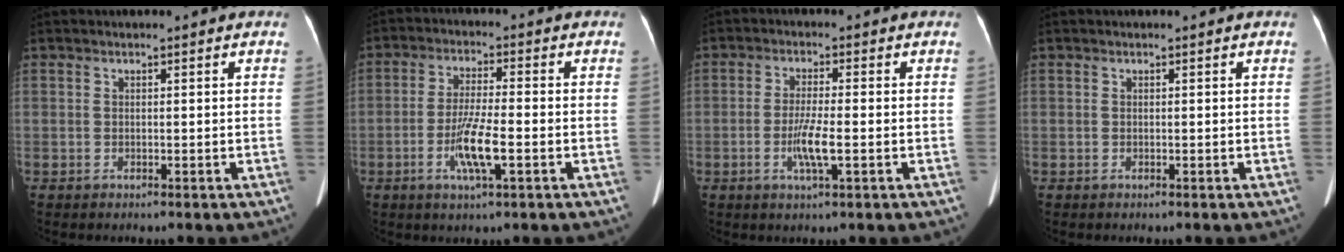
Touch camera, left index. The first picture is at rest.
{"total": 7.0, "force": [-2.4, 0.6, 6.5], "torque": [-0.131, -0.008, -0.045]}
{"total": 4.8, "force": [-1.4, 0.3, 4.6], "torque": [-0.094, -0.008, -0.025]}
{"total": 0.0}